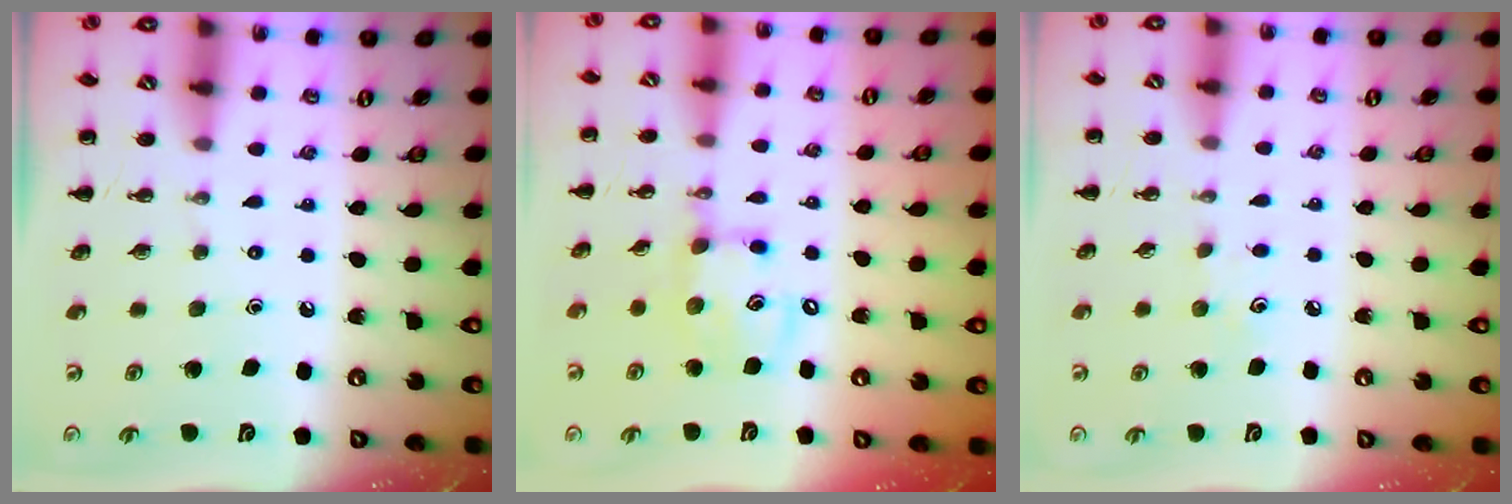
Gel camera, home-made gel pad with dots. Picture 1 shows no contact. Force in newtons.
{"total": 11.6, "press": 11.4, "slide": 2.0}
{"total": 4.8, "press": 4.7, "slide": 1.2}